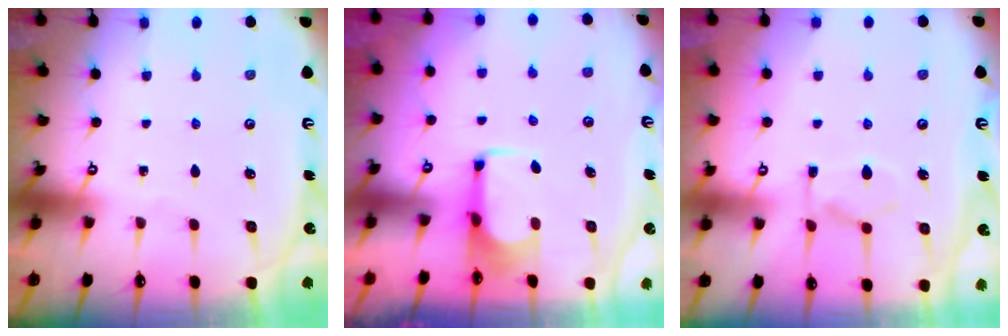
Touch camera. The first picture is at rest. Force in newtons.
{"total": 3.6, "press": 3.5, "slide": 0.8}
{"total": 3.4, "press": 3.0, "slide": 1.5}